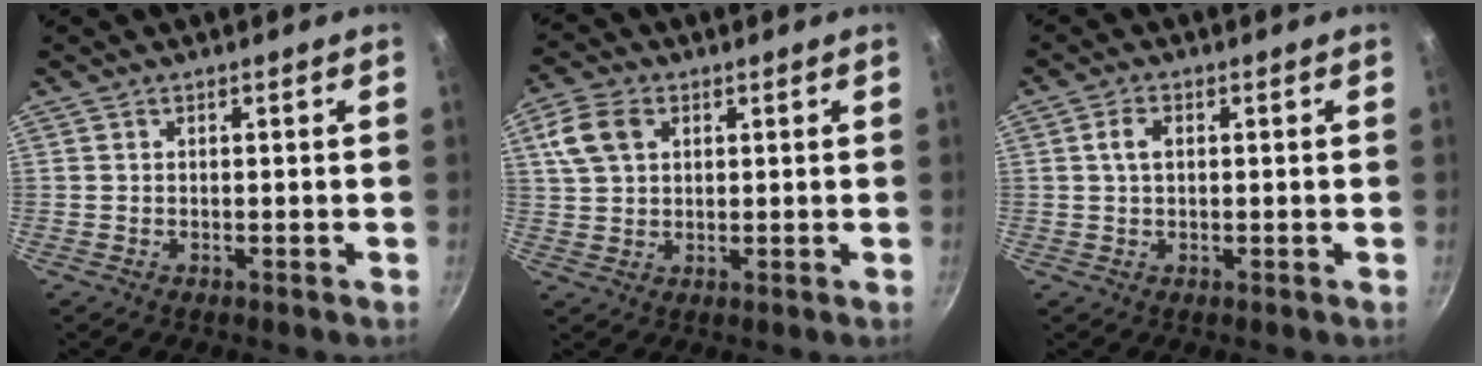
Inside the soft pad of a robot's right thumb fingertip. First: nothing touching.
{"total": 7.4, "force": [2.6, 5.1, 4.7], "torque": [-0.089, 0.006, 0.050]}
{"total": 2.8, "force": [0.5, 1.7, 2.2], "torque": [-0.044, 0.003, 0.009]}